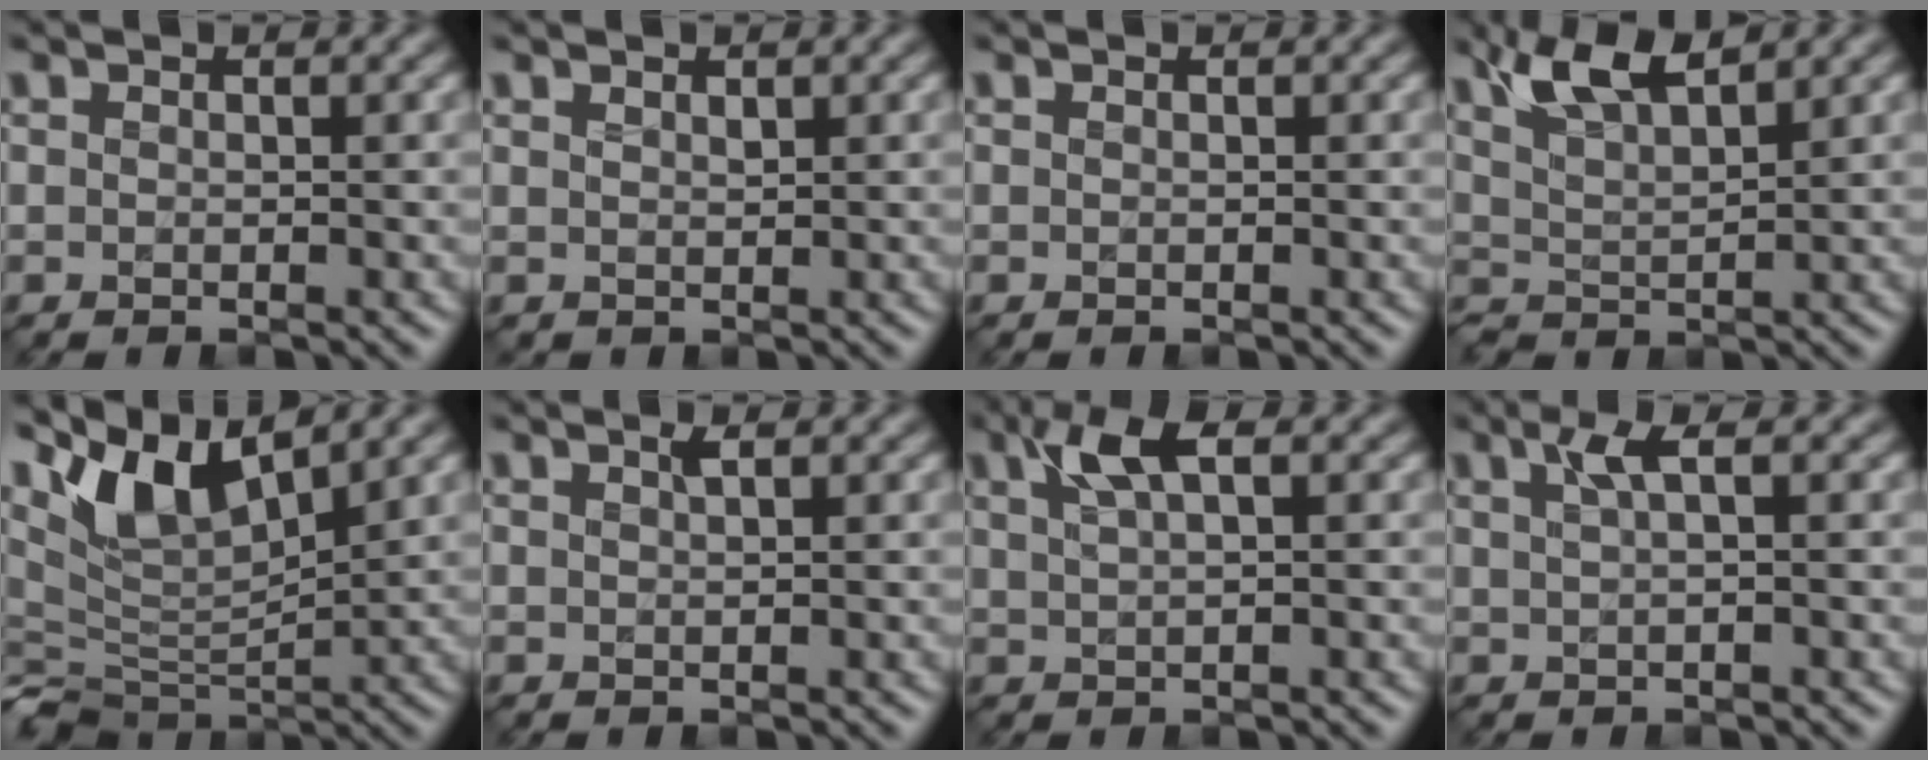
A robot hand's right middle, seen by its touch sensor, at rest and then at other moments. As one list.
[{"total": 0.7, "force": [0.5, 0.3, 0.2], "torque": [-0.005, -0.002, 0.012]}, {"total": 0.0}, {"total": 5.0, "force": [3.7, 1.4, 3.1], "torque": [-0.067, 0.010, 0.071]}, {"total": 6.3, "force": [4.1, 2.5, 4.2], "torque": [-0.082, -0.001, 0.077]}, {"total": 0.8, "force": [0.5, 0.1, 0.6], "torque": [-0.012, 0.001, 0.009]}, {"total": 3.4, "force": [1.7, 1.1, 2.7], "torque": [-0.055, 0.006, 0.032]}, {"total": 2.3, "force": [1.0, 0.7, 2.0], "torque": [-0.033, 0.005, 0.016]}]